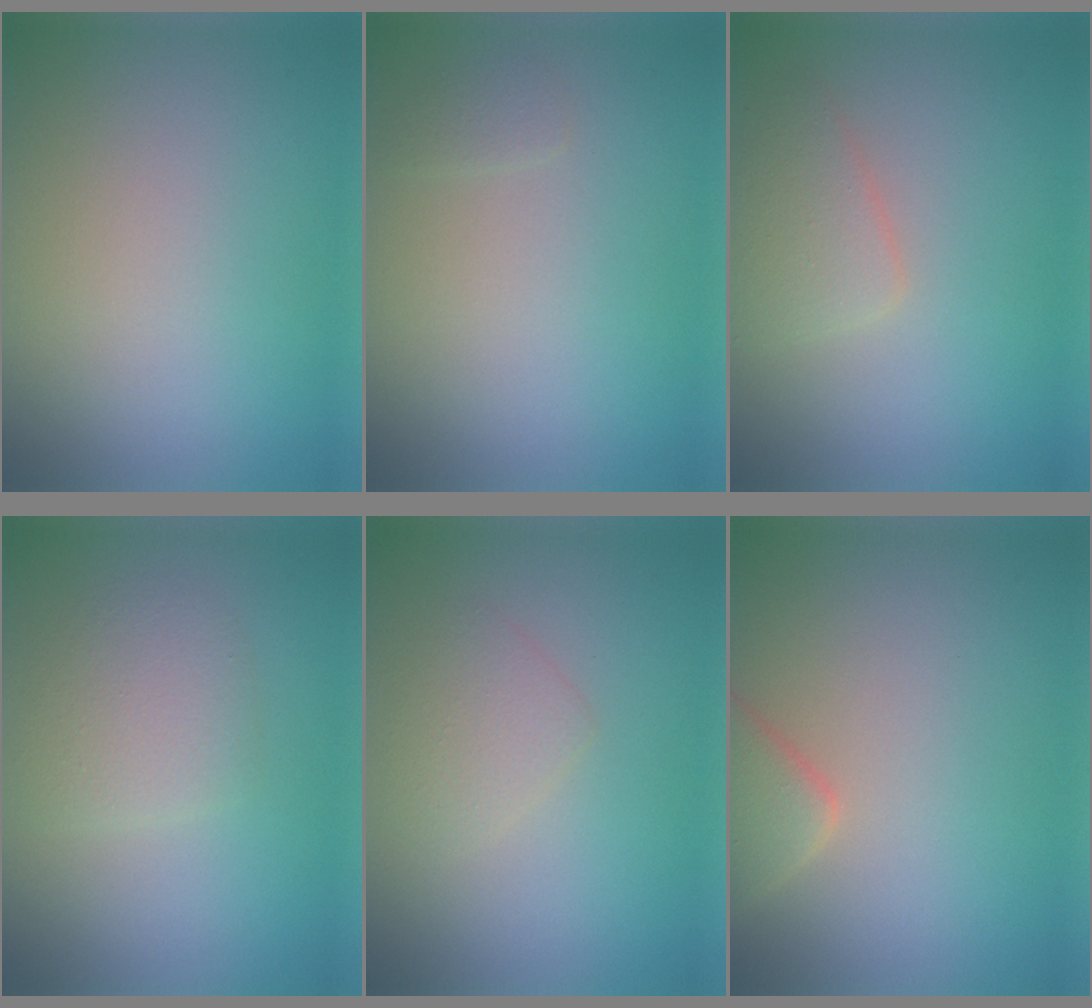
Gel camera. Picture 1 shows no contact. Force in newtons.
{"total": 0.6, "press": 0.6, "slide": 0.0}
{"total": 2.4, "press": 2.4, "slide": 0.1}
{"total": 2.6, "press": 2.6, "slide": 0.1}
{"total": 1.8, "press": 1.8, "slide": 0.1}
{"total": 3.0, "press": 2.9, "slide": 0.3}